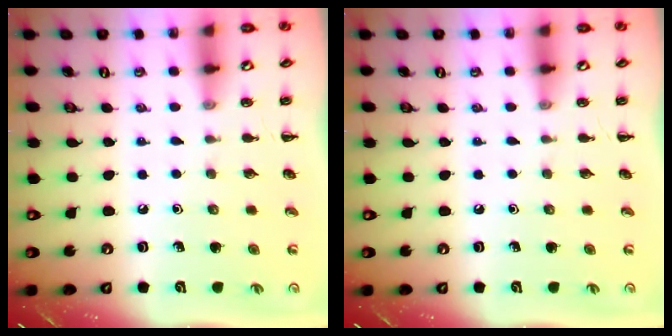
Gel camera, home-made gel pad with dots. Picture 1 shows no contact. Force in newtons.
{"total": 0.0}